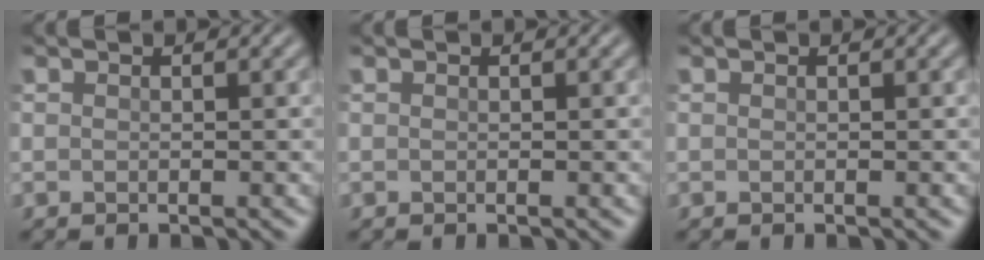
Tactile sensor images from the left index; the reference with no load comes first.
{"total": 0.0}
{"total": 0.0}